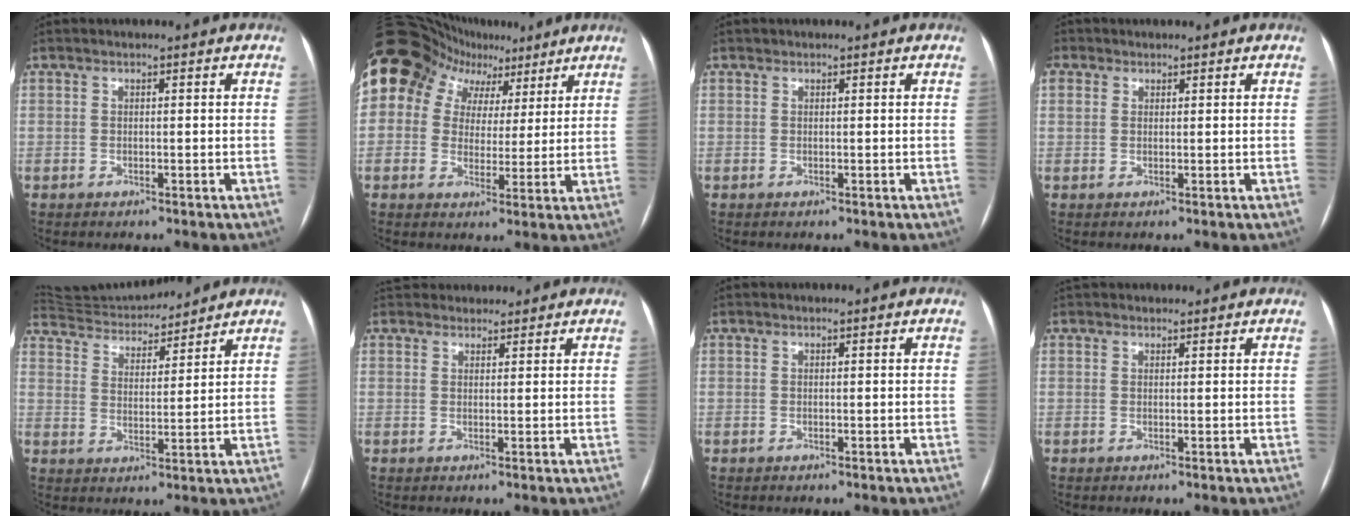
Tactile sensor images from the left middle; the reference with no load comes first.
{"total": 17.3, "force": [9.6, 13.1, 6.1], "torque": [-0.133, 0.077, 0.156]}
{"total": 0.0}
{"total": 3.4, "force": [1.6, 2.7, 1.3], "torque": [-0.035, 0.014, 0.035]}
{"total": 12.5, "force": [12.2, 1.8, 1.9], "torque": [-0.038, 0.021, 0.206]}
{"total": 5.2, "force": [4.9, 1.8, 0.5], "torque": [0.001, 0.030, 0.071]}
{"total": 0.0}
{"total": 2.6, "force": [2.4, 0.9, 0.4], "torque": [-0.003, 0.031, 0.037]}